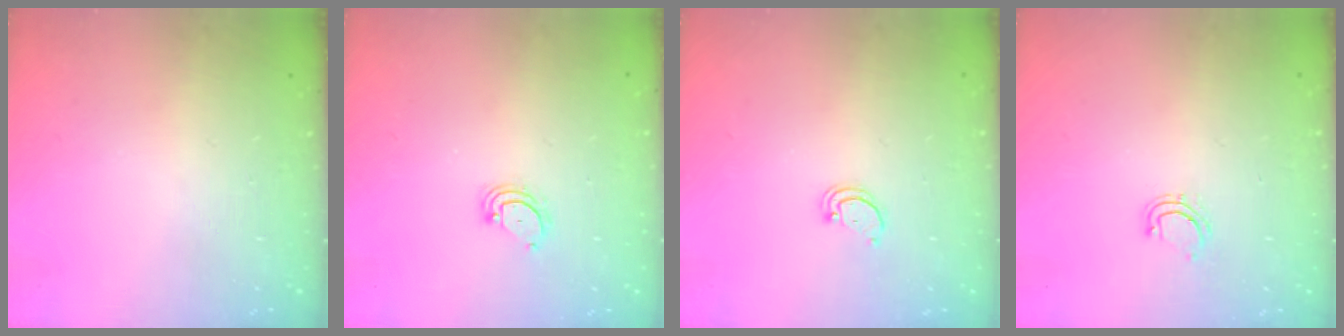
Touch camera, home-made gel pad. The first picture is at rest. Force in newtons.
{"total": 2.3, "press": 2.3, "slide": 0.2}
{"total": 1.5, "press": 1.5, "slide": 0.1}
{"total": 4.2, "press": 4.0, "slide": 1.2}